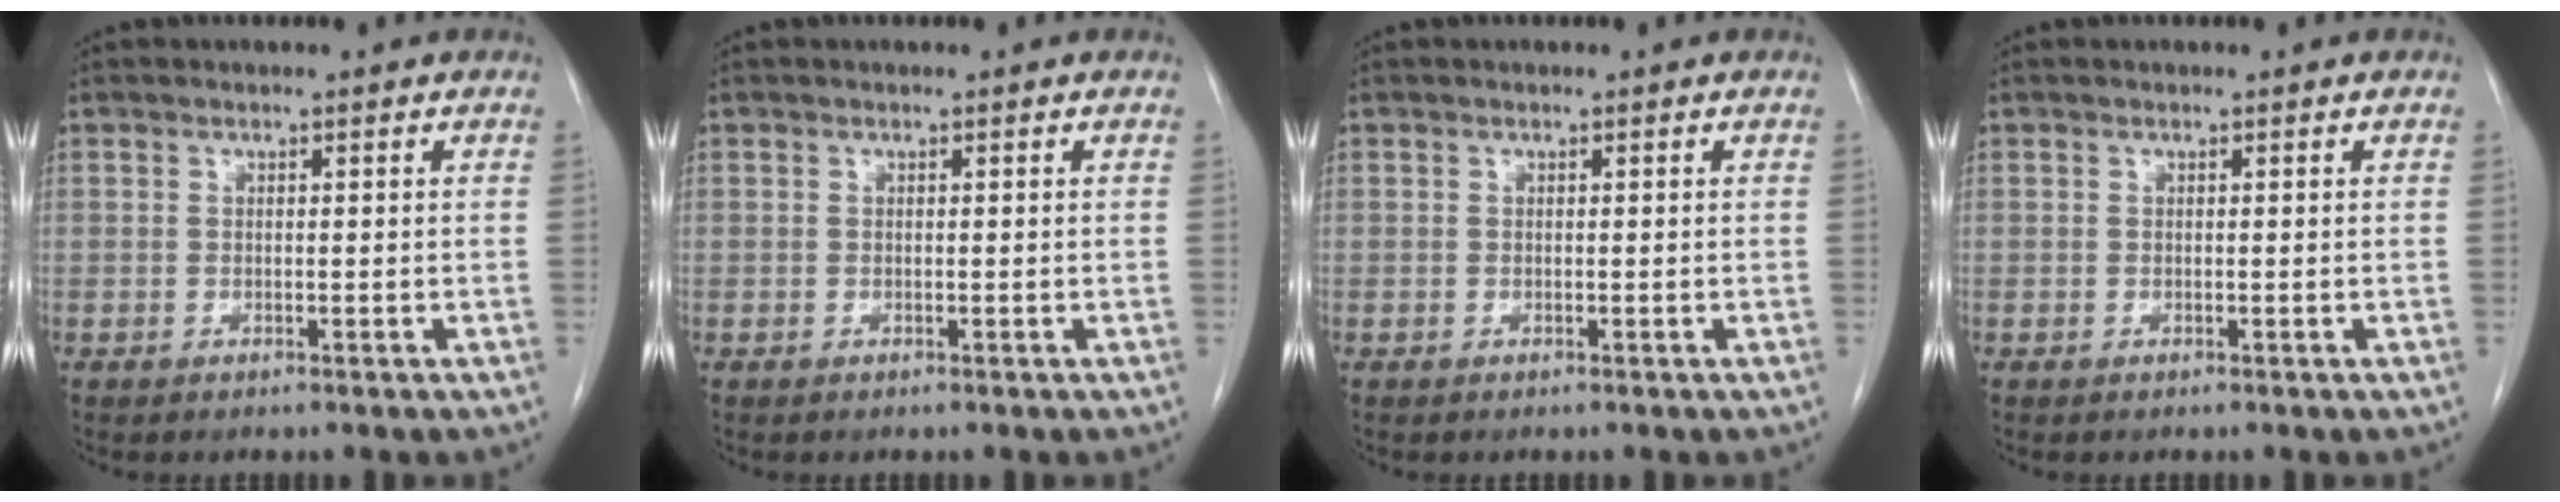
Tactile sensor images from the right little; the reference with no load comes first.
{"total": 0.0}
{"total": 0.0}
{"total": 0.0}